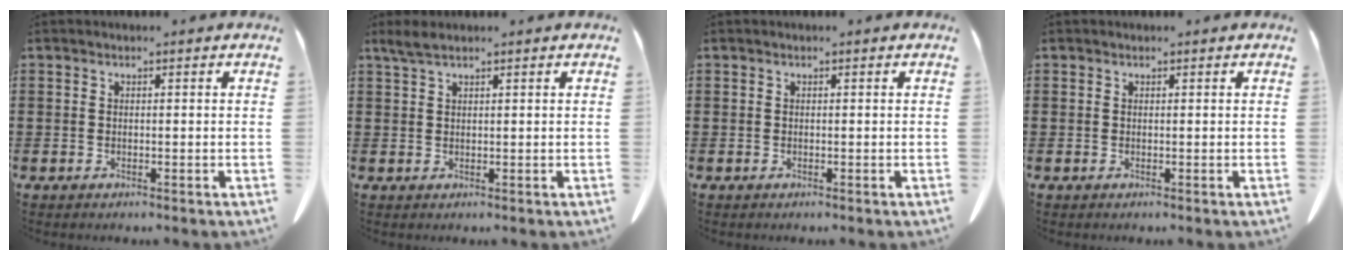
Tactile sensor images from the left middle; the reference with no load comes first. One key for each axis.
{"total": 2.0, "fx": 1.5, "fy": 0.4, "fz": 1.4, "tx": -0.030, "ty": 0.002, "tz": 0.027}
{"total": 0.0}
{"total": 0.0}